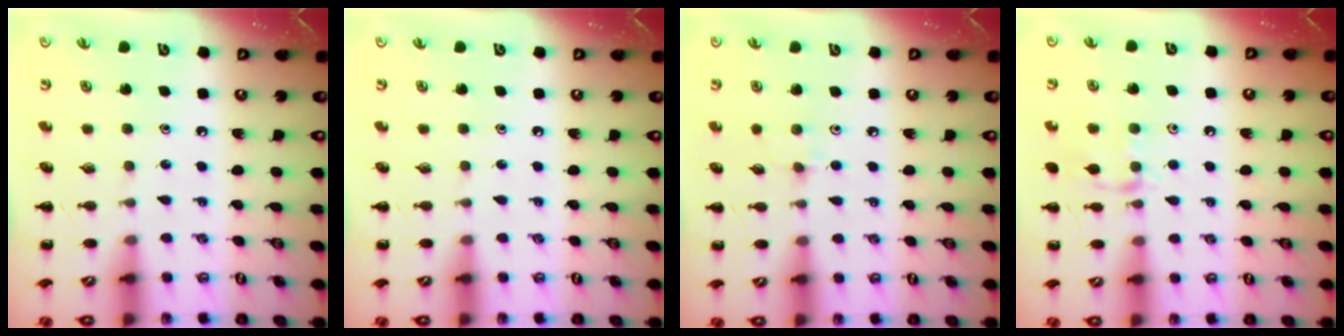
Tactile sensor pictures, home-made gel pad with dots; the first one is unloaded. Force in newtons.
{"total": 0.0}
{"total": 3.9, "press": 3.6, "slide": 1.4}
{"total": 9.4, "press": 9.4, "slide": 0.7}